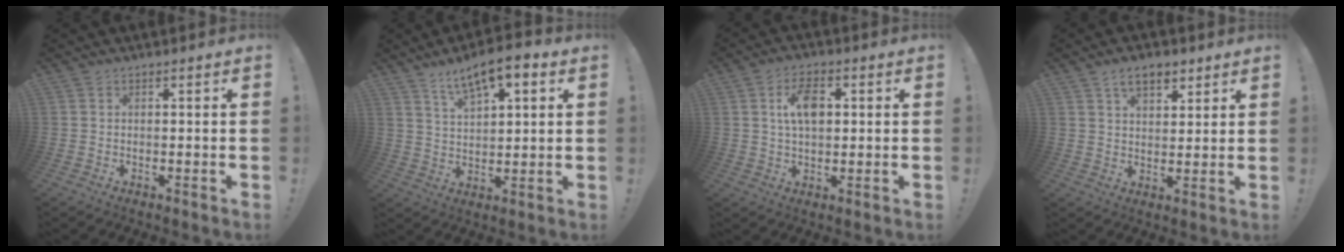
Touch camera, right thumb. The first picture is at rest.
{"total": 10.0, "force": [6.2, 3.8, 6.9], "torque": [-0.118, -0.024, 0.109]}
{"total": 8.4, "force": [1.8, 4.8, 6.6], "torque": [-0.098, 0.002, 0.030]}
{"total": 7.1, "force": [4.2, 4.0, 4.0], "torque": [-0.055, -0.012, 0.074]}